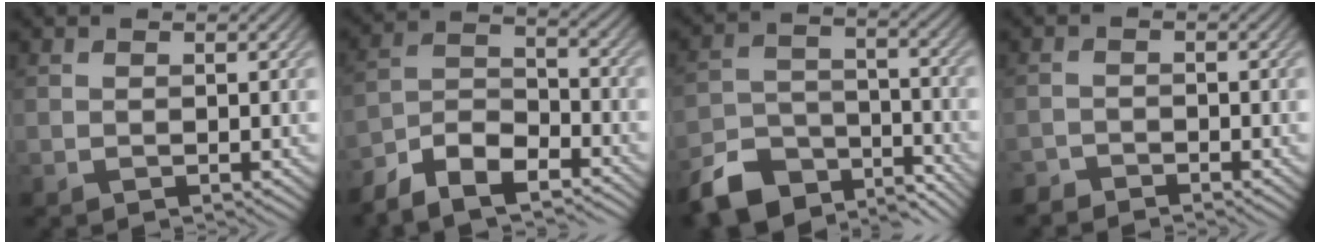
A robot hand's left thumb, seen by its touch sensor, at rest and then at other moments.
{"total": 9.2, "force": [-7.2, 3.4, 4.4], "torque": [-0.086, -0.005, -0.150]}
{"total": 11.2, "force": [-8.6, 5.4, 4.6], "torque": [-0.102, -0.021, -0.151]}
{"total": 1.9, "force": [-1.9, 0.4, 0.1], "torque": [-0.001, -0.003, -0.042]}